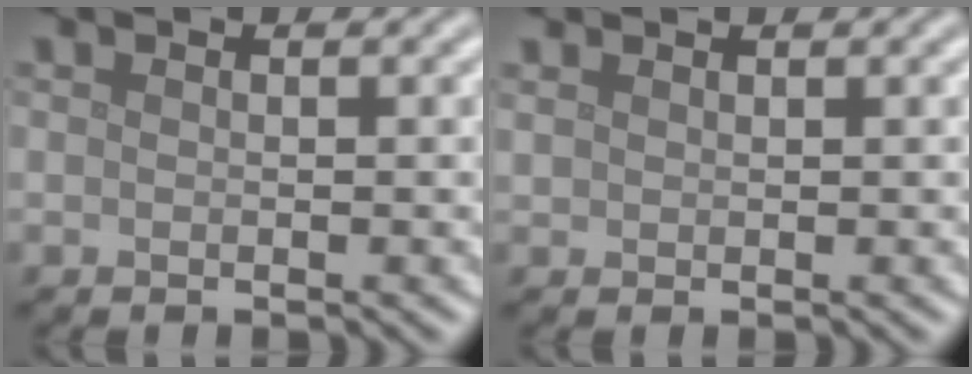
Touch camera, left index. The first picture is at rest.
{"total": 1.1, "force": [0.9, 0.7, 0.1], "torque": [-0.005, 0.005, 0.020]}